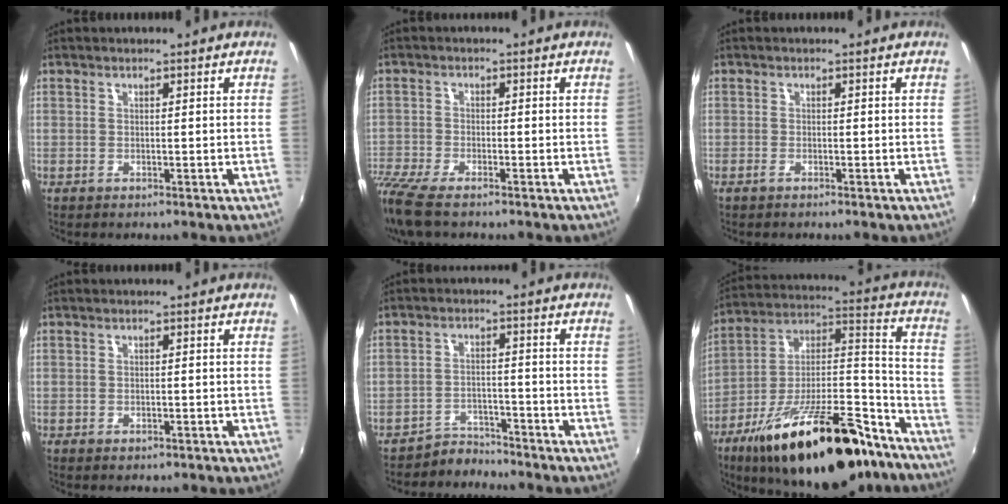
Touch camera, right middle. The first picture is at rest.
{"total": 9.9, "force": [-7.6, 2.7, 5.7], "torque": [-0.148, -0.042, -0.146]}
{"total": 1.0, "force": [-0.8, 0.0, 0.6], "torque": [-0.014, -0.003, -0.018]}
{"total": 1.3, "force": [-0.8, 0.8, 0.7], "torque": [-0.012, -0.003, -0.012]}
{"total": 4.0, "force": [-3.8, 1.0, -0.9], "torque": [0.015, 0.015, -0.062]}
{"total": 28.8, "force": [-19.5, 9.7, 18.8], "torque": [-0.293, 0.010, -0.289]}